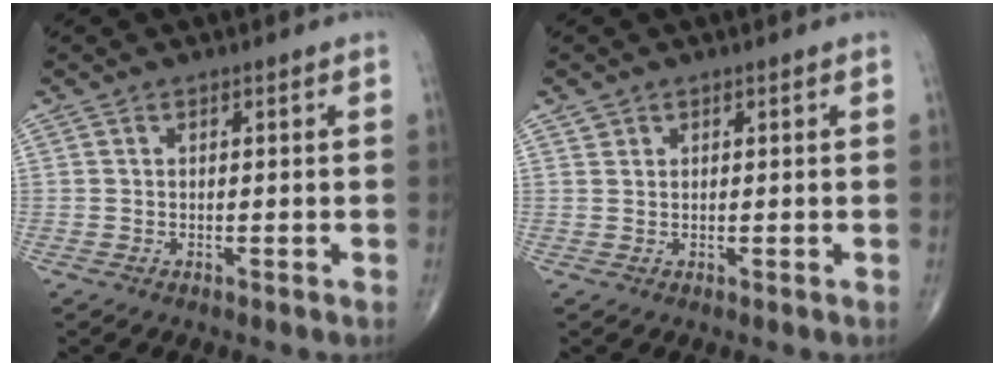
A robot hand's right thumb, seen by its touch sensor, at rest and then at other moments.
{"total": 0.9, "force": [0.5, 0.7, 0.0], "torque": [0.011, -0.002, 0.006]}